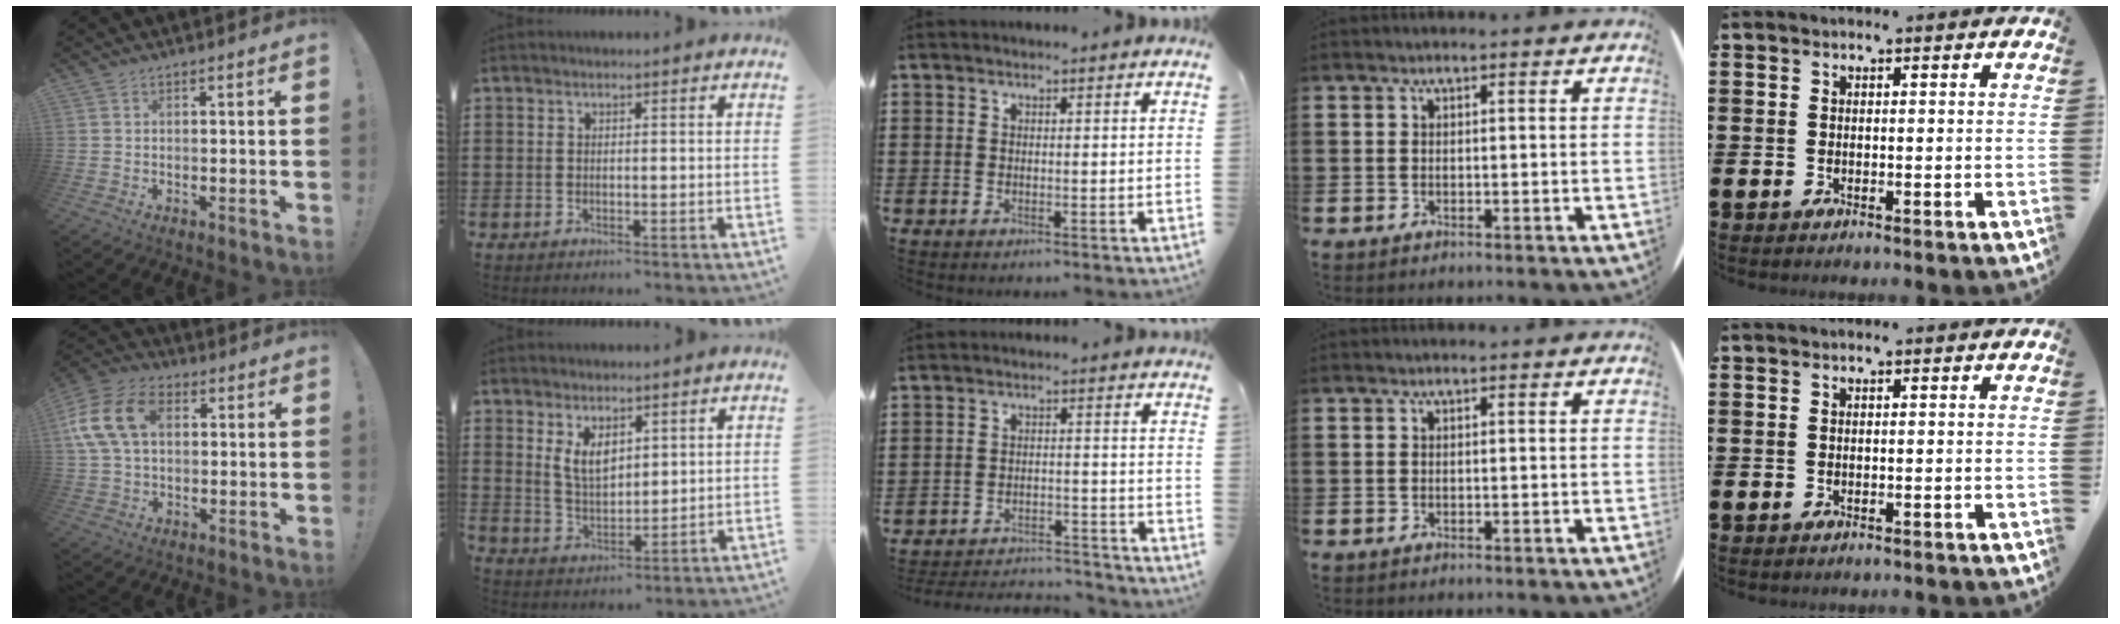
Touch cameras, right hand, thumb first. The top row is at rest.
{"thumb": {"total": 15.9, "force": [3.4, 10.9, 11.1], "torque": [-0.224, 0.010, 0.063]}, "index": {"total": 4.8, "force": [2.5, 2.6, 3.2], "torque": [-0.063, 0.002, 0.044]}, "middle": {"total": 3.9, "force": [-3.9, 0.4, 0.5], "torque": [-0.011, 0.004, -0.082]}}